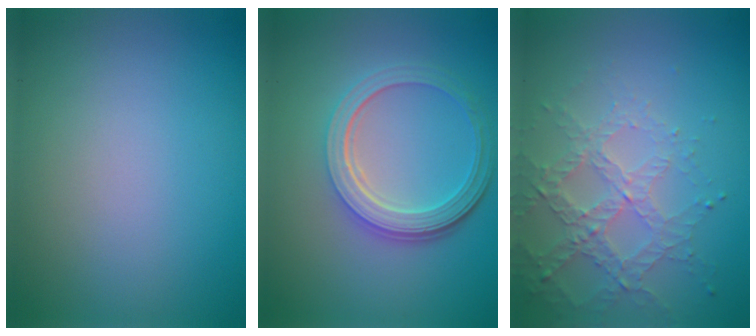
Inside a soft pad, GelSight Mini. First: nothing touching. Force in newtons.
{"total": 5.2, "press": 3.9, "slide": 3.5}
{"total": 3.1, "press": 3.0, "slide": 0.8}